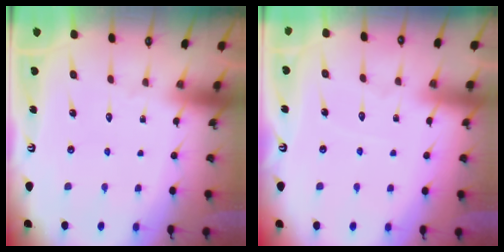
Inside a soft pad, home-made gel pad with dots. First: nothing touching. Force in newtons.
{"total": 2.8, "press": 2.8, "slide": 0.4}